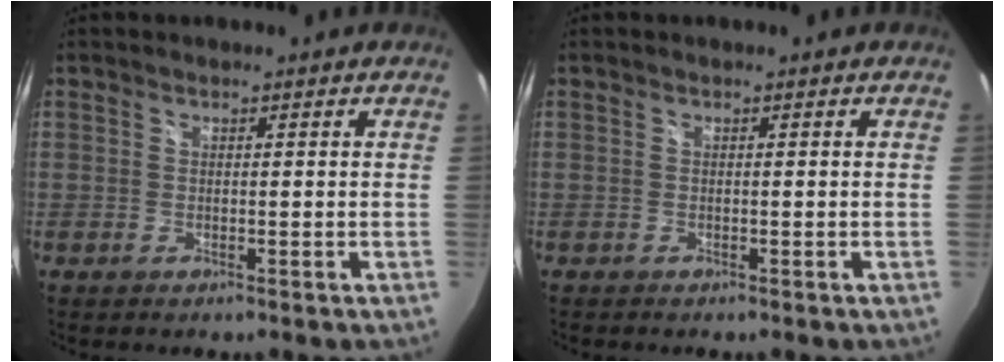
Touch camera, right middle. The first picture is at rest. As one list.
[{"total": 0.0}]